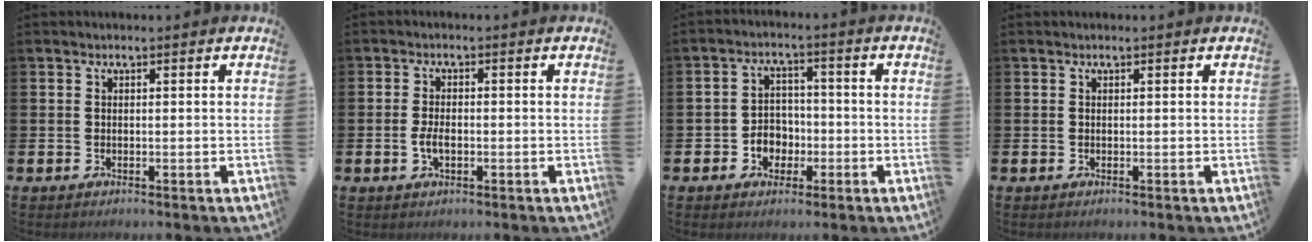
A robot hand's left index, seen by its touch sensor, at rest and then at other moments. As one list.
[{"total": 2.6, "force": [-0.5, 1.4, 2.2], "torque": [-0.036, 0.001, -0.011]}, {"total": 3.9, "force": [-1.3, 3.4, 1.4], "torque": [-0.023, -0.001, -0.034]}, {"total": 0.0}]